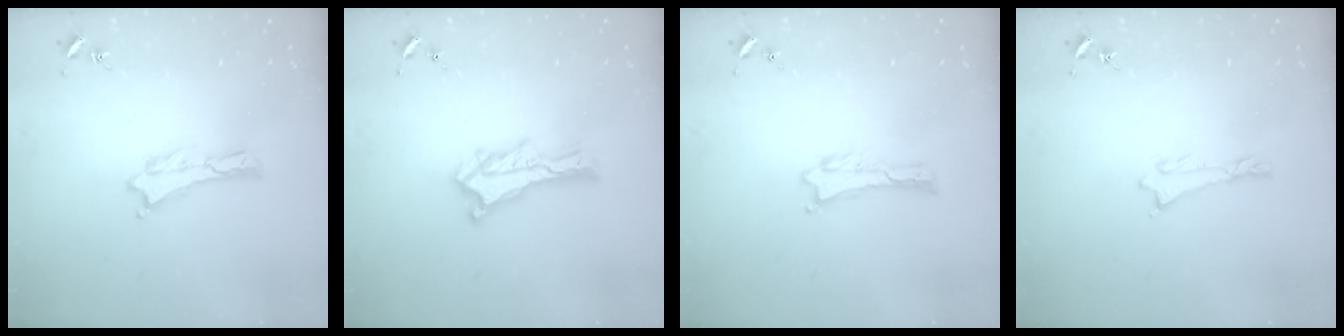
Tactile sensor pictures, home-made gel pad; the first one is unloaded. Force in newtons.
{"total": 1.4, "press": 1.4, "slide": 0.2}
{"total": 0.0}
{"total": 0.0}